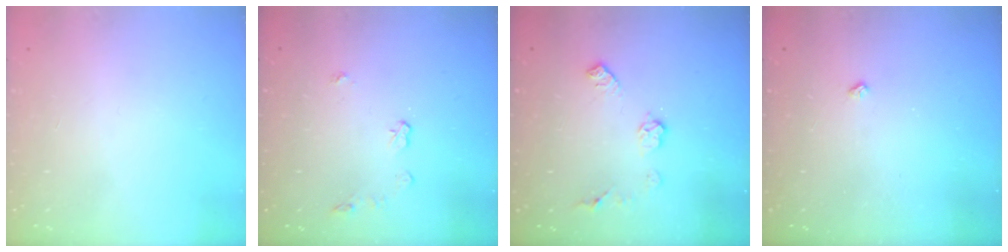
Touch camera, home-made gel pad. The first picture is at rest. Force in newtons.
{"total": 4.1, "press": 4.1, "slide": 0.6}
{"total": 7.6, "press": 7.6, "slide": 0.5}
{"total": 2.2, "press": 2.1, "slide": 0.4}